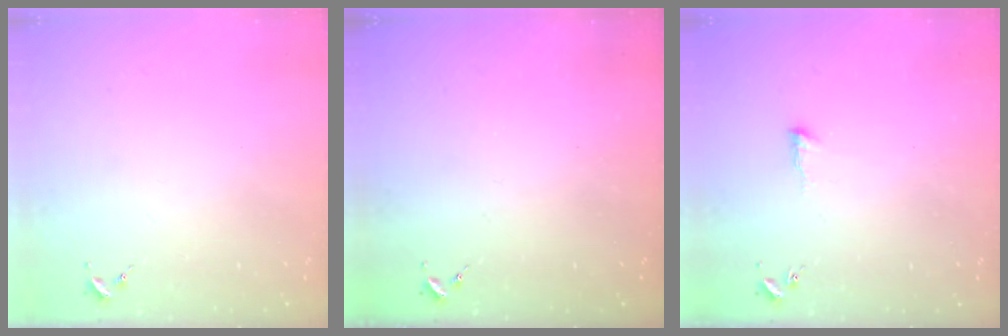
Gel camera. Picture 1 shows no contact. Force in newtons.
{"total": 0.0}
{"total": 4.8, "press": 4.7, "slide": 0.7}